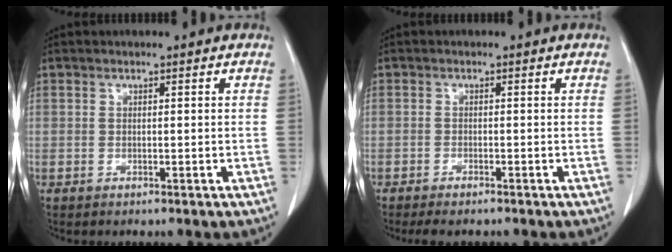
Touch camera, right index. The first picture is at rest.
{"total": 2.7, "force": [-2.3, 0.6, 1.2], "torque": [-0.015, -0.005, -0.033]}